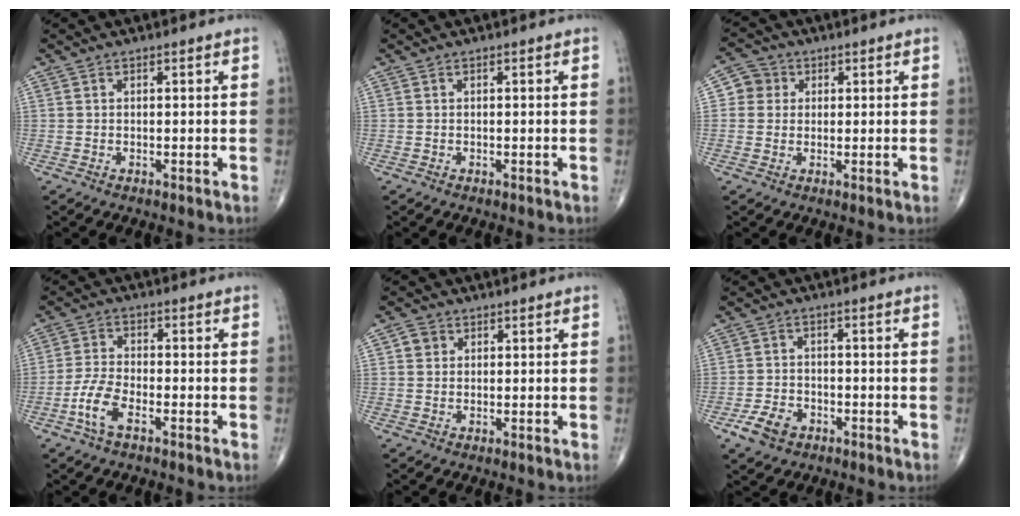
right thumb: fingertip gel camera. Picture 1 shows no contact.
{"total": 0.0}
{"total": 4.3, "force": [0.7, 4.1, 0.8], "torque": [0.012, 0.005, 0.005]}
{"total": 6.2, "force": [-3.1, 2.5, 4.7], "torque": [-0.106, 0.018, -0.063]}
{"total": 2.4, "force": [0.6, 2.2, 0.7], "torque": [-0.001, -0.001, 0.007]}
{"total": 5.4, "force": [-3.0, 3.6, 2.7], "torque": [-0.045, 0.015, -0.052]}